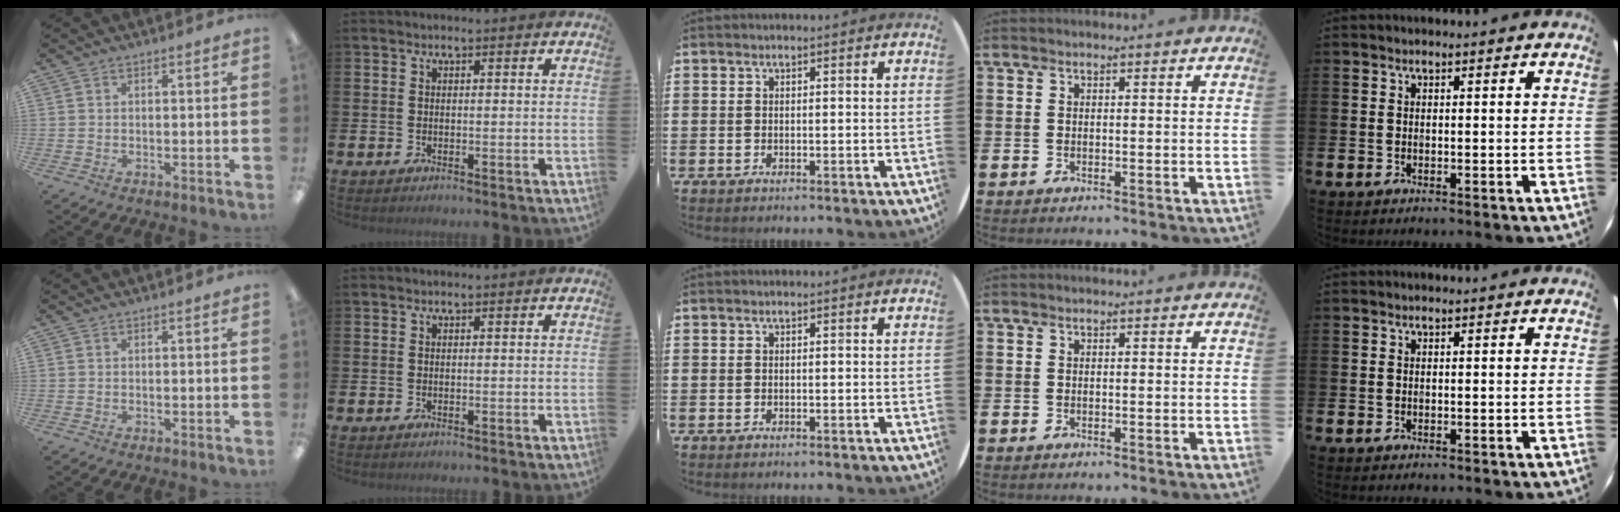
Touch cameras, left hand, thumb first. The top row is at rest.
{}